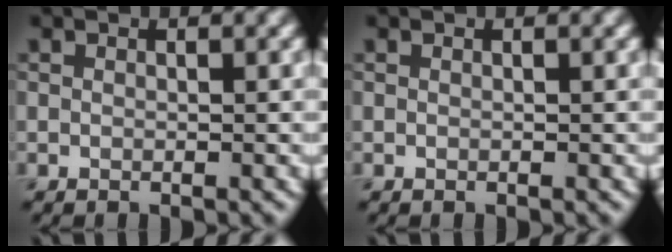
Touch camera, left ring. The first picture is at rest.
{"total": 0.0}